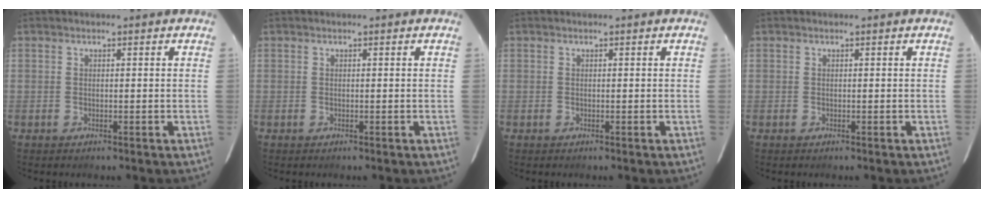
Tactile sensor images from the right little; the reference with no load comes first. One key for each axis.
{"total": 0.0}
{"total": 0.0}
{"total": 0.0}